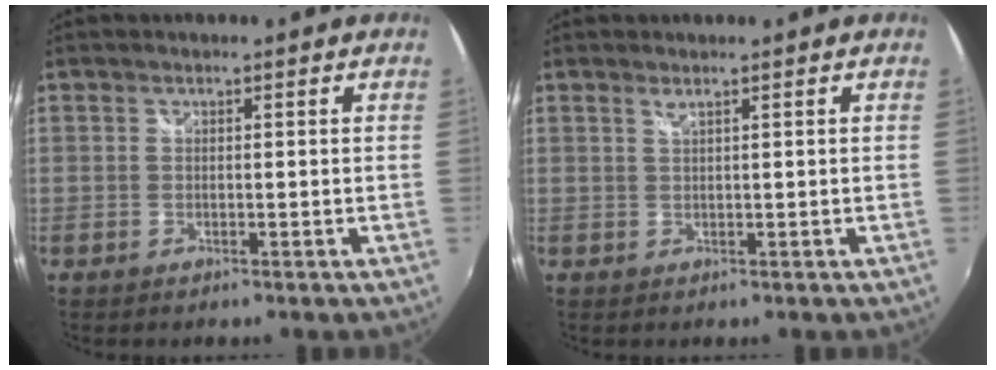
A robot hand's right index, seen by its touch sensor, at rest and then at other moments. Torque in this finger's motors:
{"motor_torque": [0.16, 0.03, 0.01, 0.03]}